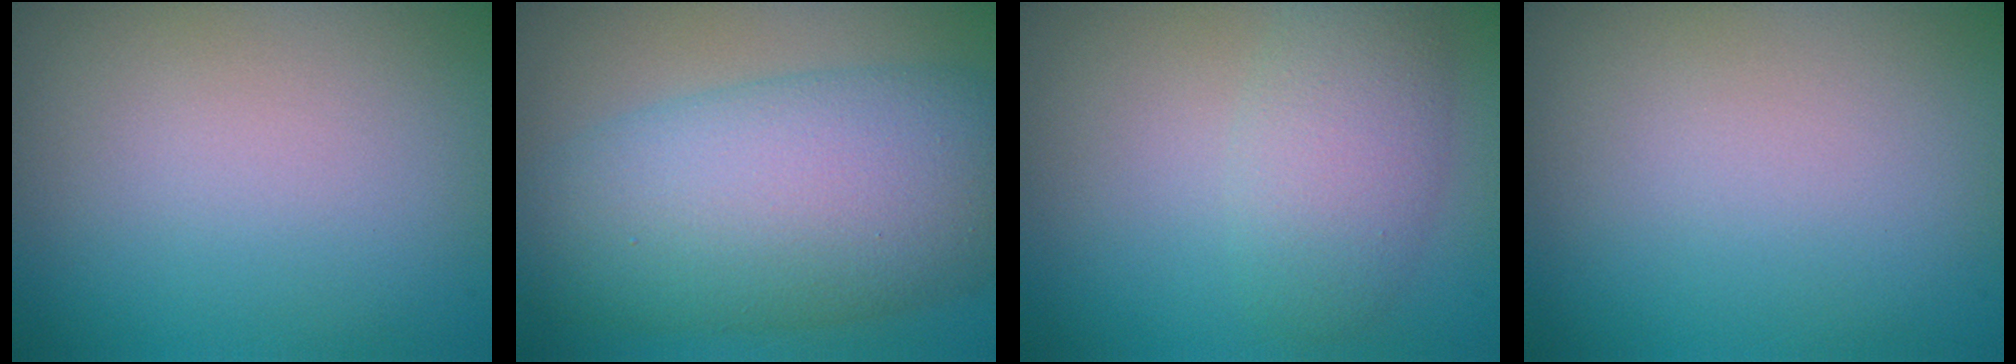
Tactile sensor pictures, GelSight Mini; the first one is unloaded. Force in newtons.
{"total": 10.8, "press": 10.8, "slide": 0.4}
{"total": 3.5, "press": 3.5, "slide": 0.2}
{"total": 0.0}